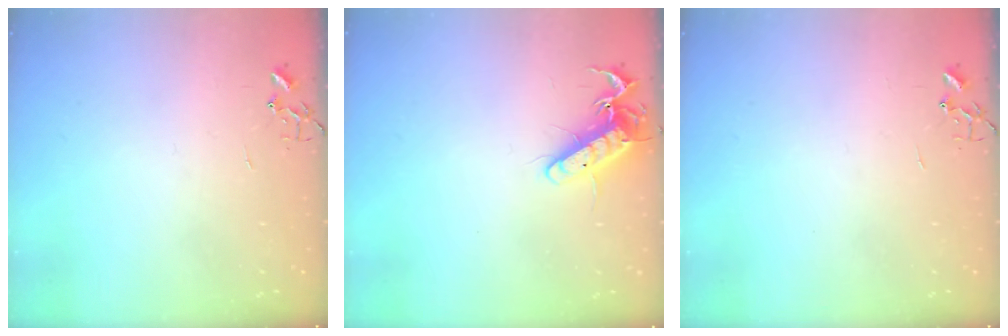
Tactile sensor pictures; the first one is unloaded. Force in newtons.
{"total": 13.7, "press": 13.6, "slide": 1.5}
{"total": 0.0}